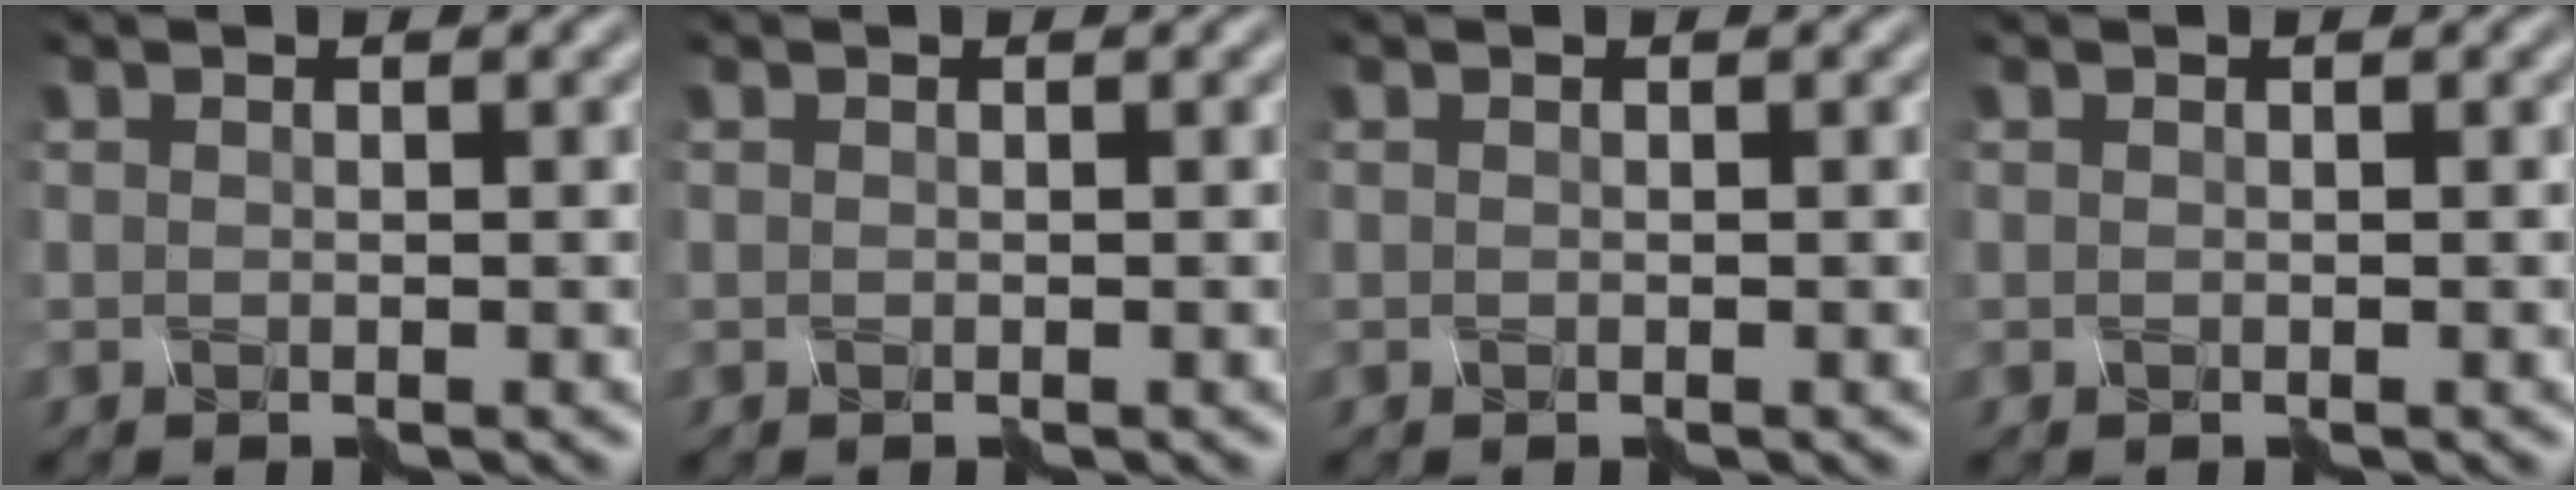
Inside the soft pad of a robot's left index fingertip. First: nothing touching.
{"total": 0.0}
{"total": 0.0}
{"total": 0.0}